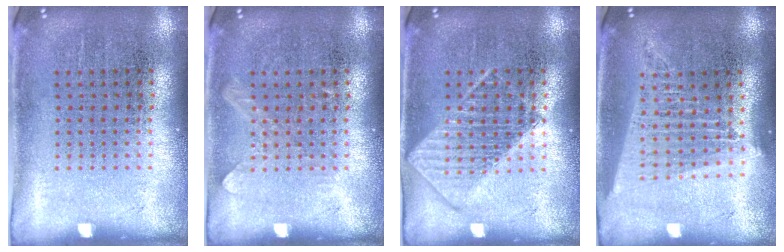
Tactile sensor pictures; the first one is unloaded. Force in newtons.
{"total": 0.8, "press": 0.8, "slide": 0.2}
{"total": 2.5, "press": 2.5, "slide": 0.4}
{"total": 1.7, "press": 1.6, "slide": 0.8}